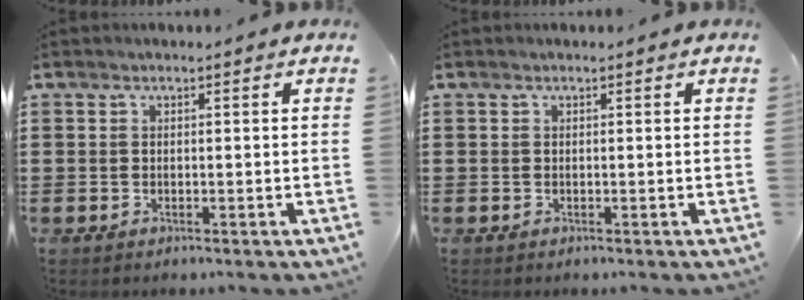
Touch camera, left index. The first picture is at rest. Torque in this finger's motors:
{"motor_torque": [-0.02, 0.03, 0.00, 0.00]}